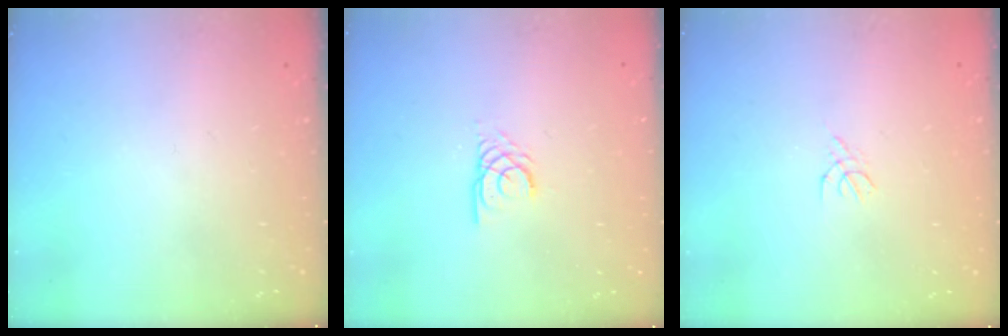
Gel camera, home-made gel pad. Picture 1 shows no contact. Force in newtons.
{"total": 2.3, "press": 2.3, "slide": 0.1}
{"total": 1.8, "press": 1.7, "slide": 0.5}